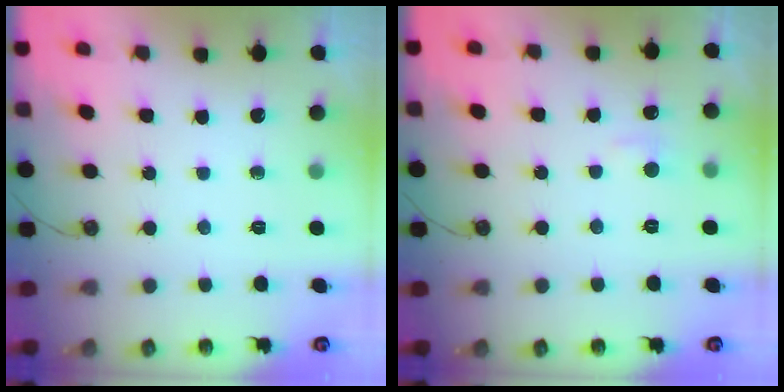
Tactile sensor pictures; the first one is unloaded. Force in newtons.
{"total": 1.8, "press": 1.7, "slide": 0.6}